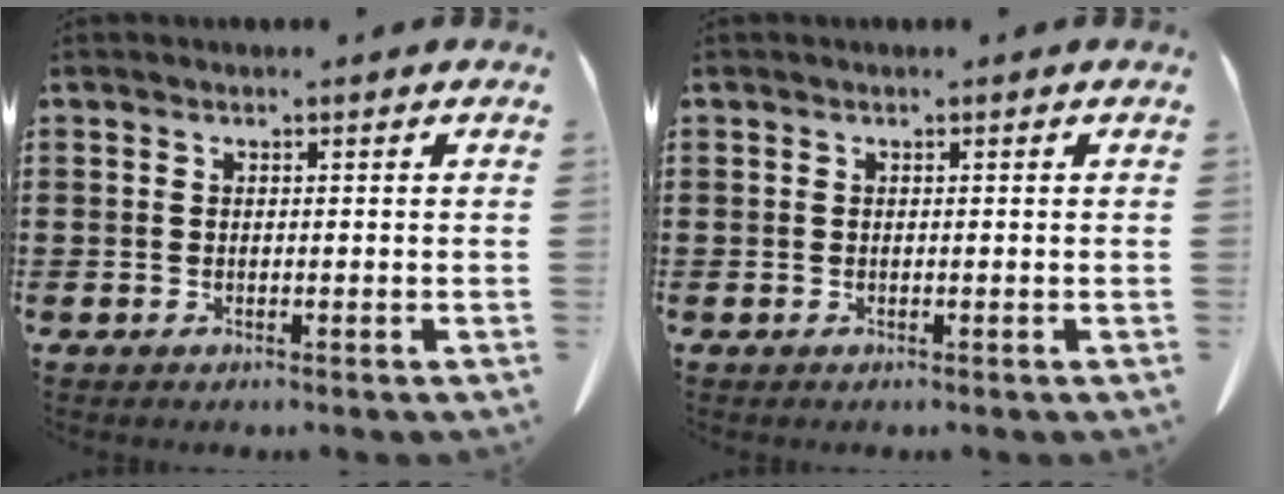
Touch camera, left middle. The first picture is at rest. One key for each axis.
{"total": 0.0}